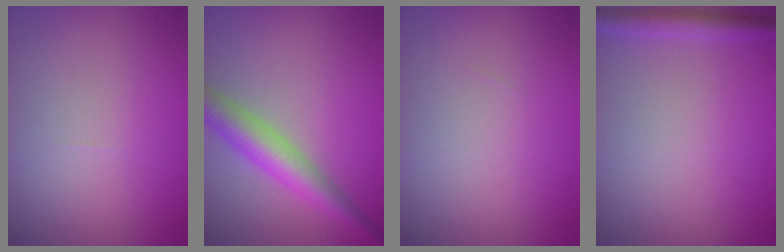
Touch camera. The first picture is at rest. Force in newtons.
{"total": 5.2, "press": 5.2, "slide": 0.2}
{"total": 0.0}
{"total": 2.5, "press": 2.5, "slide": 0.1}